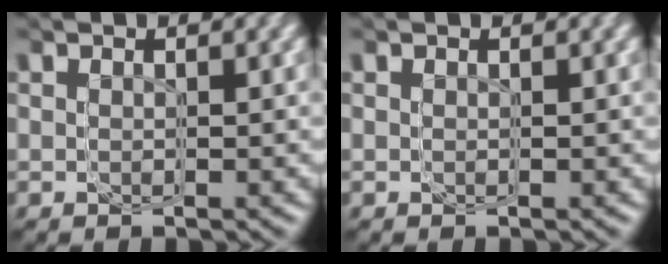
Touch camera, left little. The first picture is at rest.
{"total": 0.0}